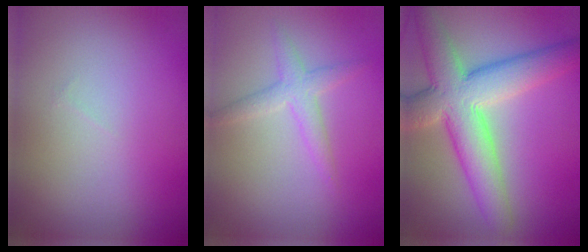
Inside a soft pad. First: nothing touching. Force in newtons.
{"total": 2.2, "press": 2.2, "slide": 0.1}
{"total": 9.0, "press": 8.9, "slide": 0.7}